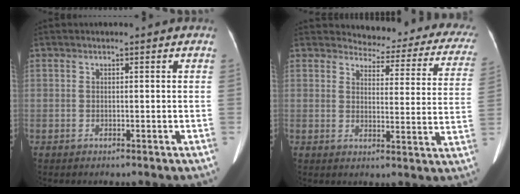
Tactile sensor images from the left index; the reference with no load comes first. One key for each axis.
{"total": 16.8, "fx": 15.6, "fy": 4.6, "fz": 4.3, "tx": -0.018, "ty": -0.052, "tz": 0.148}